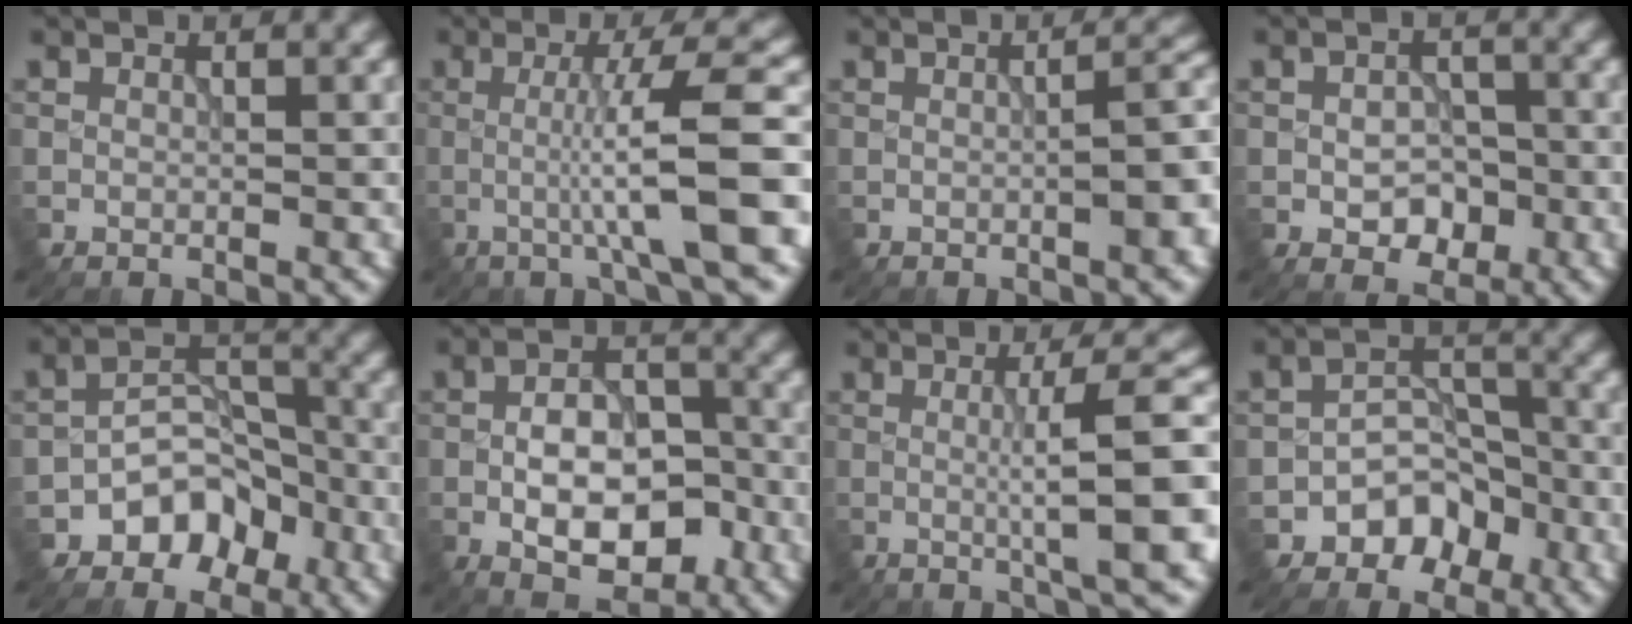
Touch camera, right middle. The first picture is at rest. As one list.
[{"total": 8.7, "force": [-1.2, 1.2, 8.5], "torque": [-0.121, 0.010, -0.023]}, {"total": 5.3, "force": [-0.4, 1.6, 5.1], "torque": [-0.053, 0.002, 0.003]}, {"total": 3.7, "force": [-1.1, 2.6, 2.4], "torque": [-0.035, -0.006, -0.017]}, {"total": 5.3, "force": [-3.1, 3.6, 2.4], "torque": [-0.020, 0.004, -0.055]}, {"total": 7.4, "force": [-2.4, 4.0, 5.8], "torque": [-0.088, 0.009, -0.043]}, {"total": 8.2, "force": [-0.1, 1.4, 8.1], "torque": [-0.109, 0.006, -0.002]}, {"total": 4.8, "force": [-2.8, 3.3, 2.0], "torque": [-0.015, 0.001, -0.051]}]